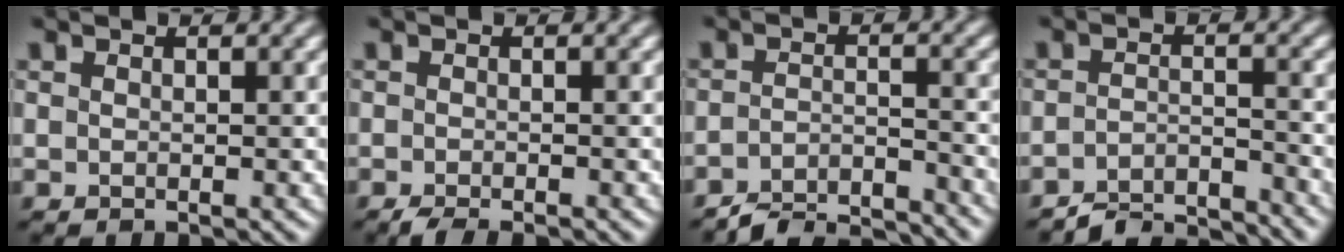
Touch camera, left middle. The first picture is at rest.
{"total": 1.4, "force": [-1.2, 0.0, 0.7], "torque": [-0.012, 0.002, -0.025]}
{"total": 5.8, "force": [-5.5, 1.0, 1.7], "torque": [-0.028, -0.004, -0.092]}
{"total": 5.2, "force": [-4.9, 0.8, 1.4], "torque": [-0.025, 0.000, -0.085]}